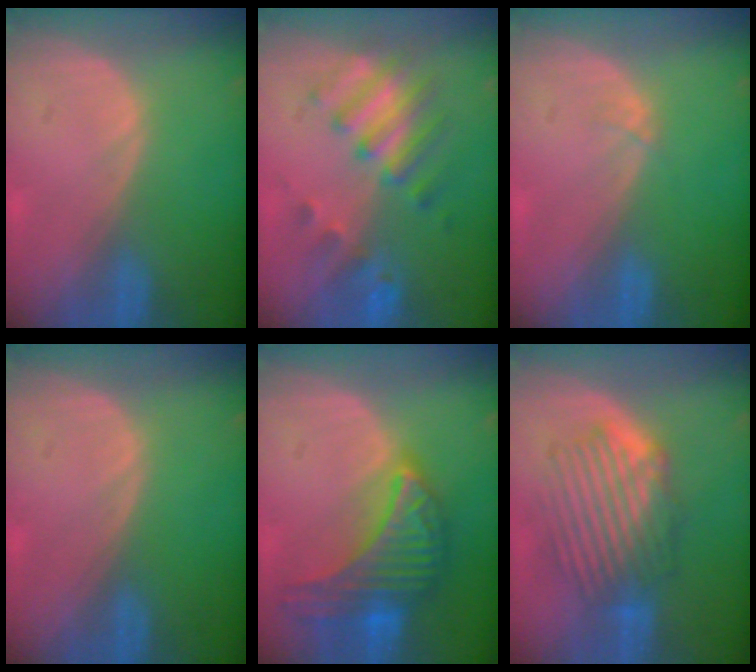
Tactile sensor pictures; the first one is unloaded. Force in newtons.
{"total": 7.2, "press": 7.1, "slide": 1.4}
{"total": 0.5, "press": 0.5, "slide": 0.1}
{"total": 0.0}
{"total": 10.0, "press": 10.0, "slide": 0.5}
{"total": 8.3, "press": 8.0, "slide": 2.4}